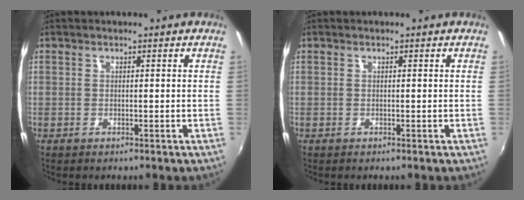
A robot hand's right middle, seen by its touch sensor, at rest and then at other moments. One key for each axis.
{"total": 0.0}